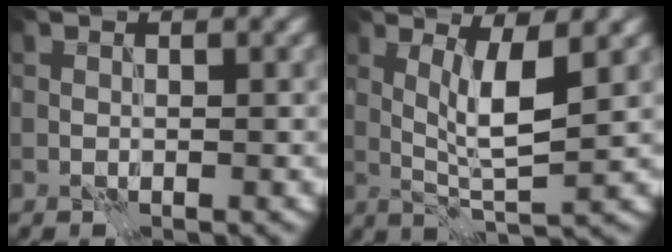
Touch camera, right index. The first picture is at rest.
{"total": 4.2, "force": [1.0, 0.5, 4.1], "torque": [-0.082, -0.010, 0.025]}